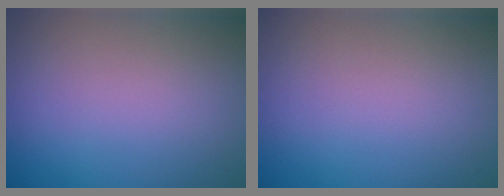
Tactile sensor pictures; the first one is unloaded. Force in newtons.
{"total": 0.0}